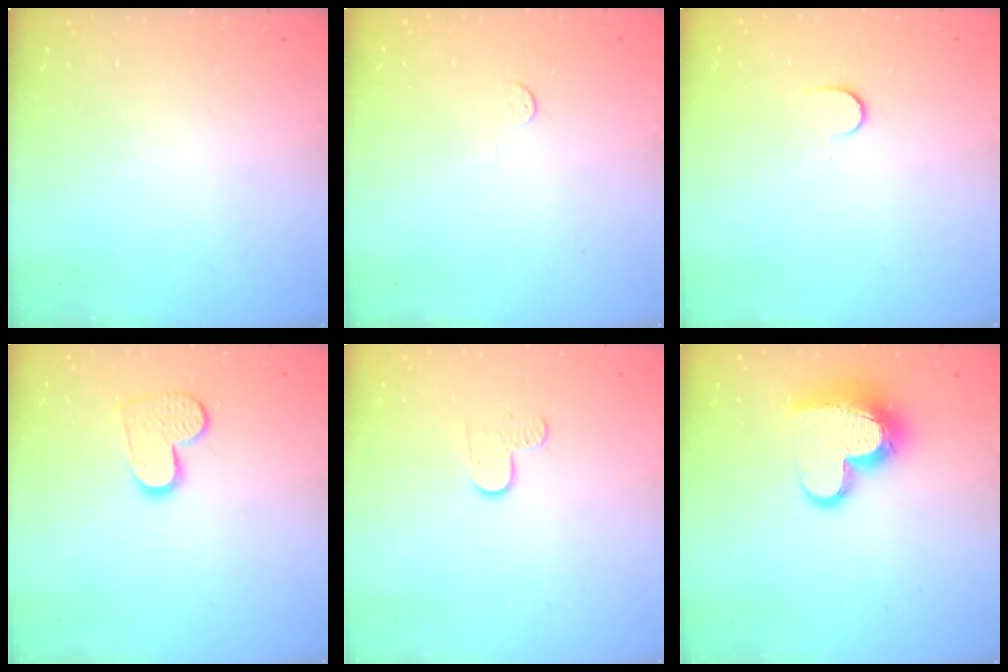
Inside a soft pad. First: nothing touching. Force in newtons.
{"total": 2.8, "press": 2.8, "slide": 0.4}
{"total": 6.0, "press": 6.0, "slide": 0.5}
{"total": 10.8, "press": 10.7, "slide": 0.9}
{"total": 4.7, "press": 4.7, "slide": 0.4}
{"total": 14.7, "press": 14.6, "slide": 1.2}